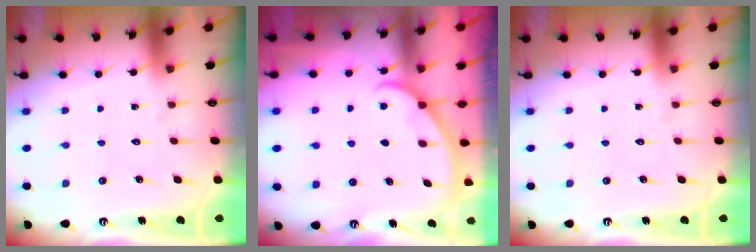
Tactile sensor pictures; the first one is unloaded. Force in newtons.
{"total": 1.4, "press": 1.4, "slide": 0.2}
{"total": 0.0}